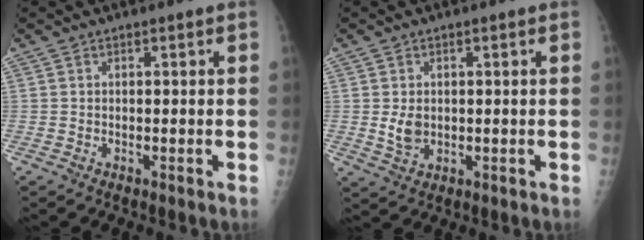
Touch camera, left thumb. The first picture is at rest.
{"total": 3.8, "force": [0.1, 2.8, 2.5], "torque": [-0.037, -0.007, 0.010]}